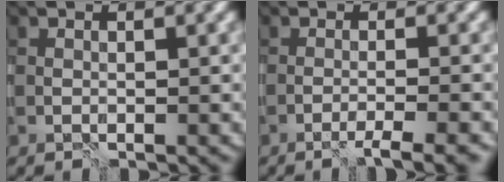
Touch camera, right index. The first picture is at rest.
{"total": 2.9, "force": [-1.8, 0.2, 2.2], "torque": [-0.023, 0.000, -0.040]}